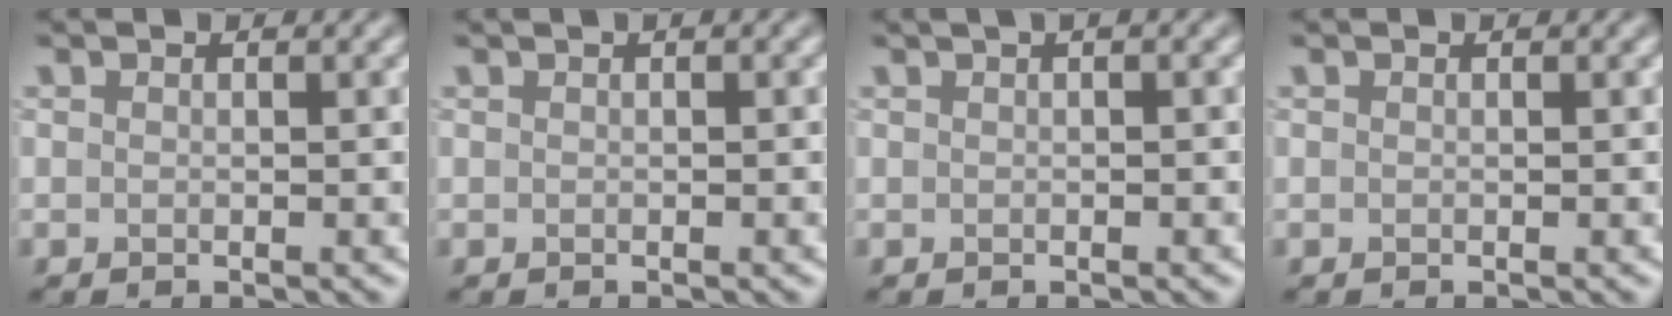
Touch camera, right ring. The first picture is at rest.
{"total": 0.6, "force": [0.3, 0.1, 0.6], "torque": [-0.009, 0.006, 0.005]}
{"total": 1.6, "force": [0.8, 0.4, 1.4], "torque": [-0.022, 0.002, 0.008]}
{"total": 0.0}